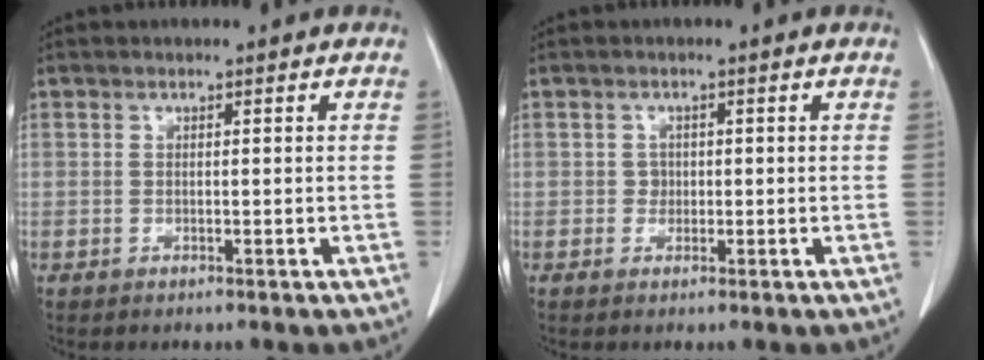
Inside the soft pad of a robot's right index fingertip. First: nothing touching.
{"total": 1.9, "force": [0.0, 1.7, 0.7], "torque": [-0.010, 0.008, 0.003]}